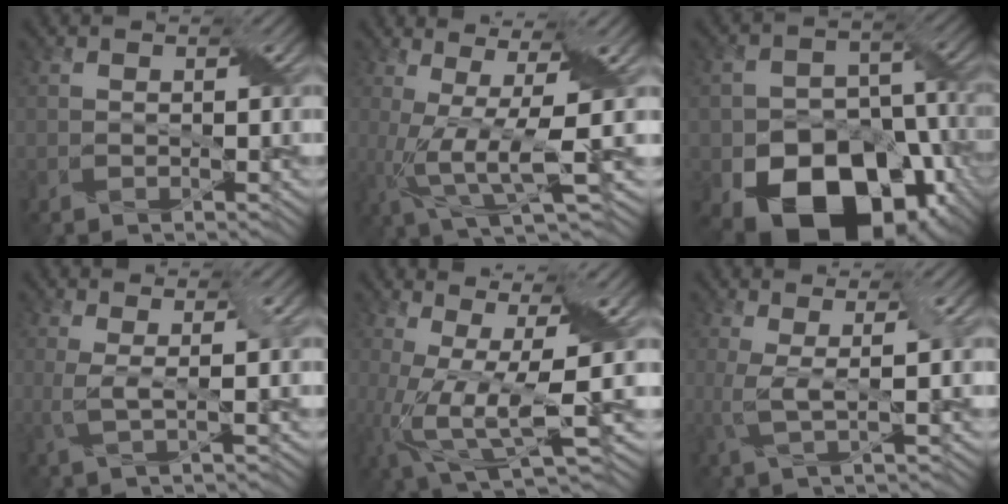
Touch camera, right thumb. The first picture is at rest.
{"total": 10.0, "force": [-0.9, 2.3, 9.7], "torque": [-0.189, 0.005, -0.001]}
{"total": 17.0, "force": [-8.6, 11.1, 9.6], "torque": [-0.143, -0.042, -0.138]}
{"total": 3.3, "force": [0.5, 0.7, 3.2], "torque": [-0.066, -0.002, 0.009]}
{"total": 12.5, "force": [-2.0, 3.7, 11.8], "torque": [-0.246, -0.007, -0.014]}
{"total": 4.4, "force": [0.5, 0.9, 4.3], "torque": [-0.089, 0.004, 0.008]}